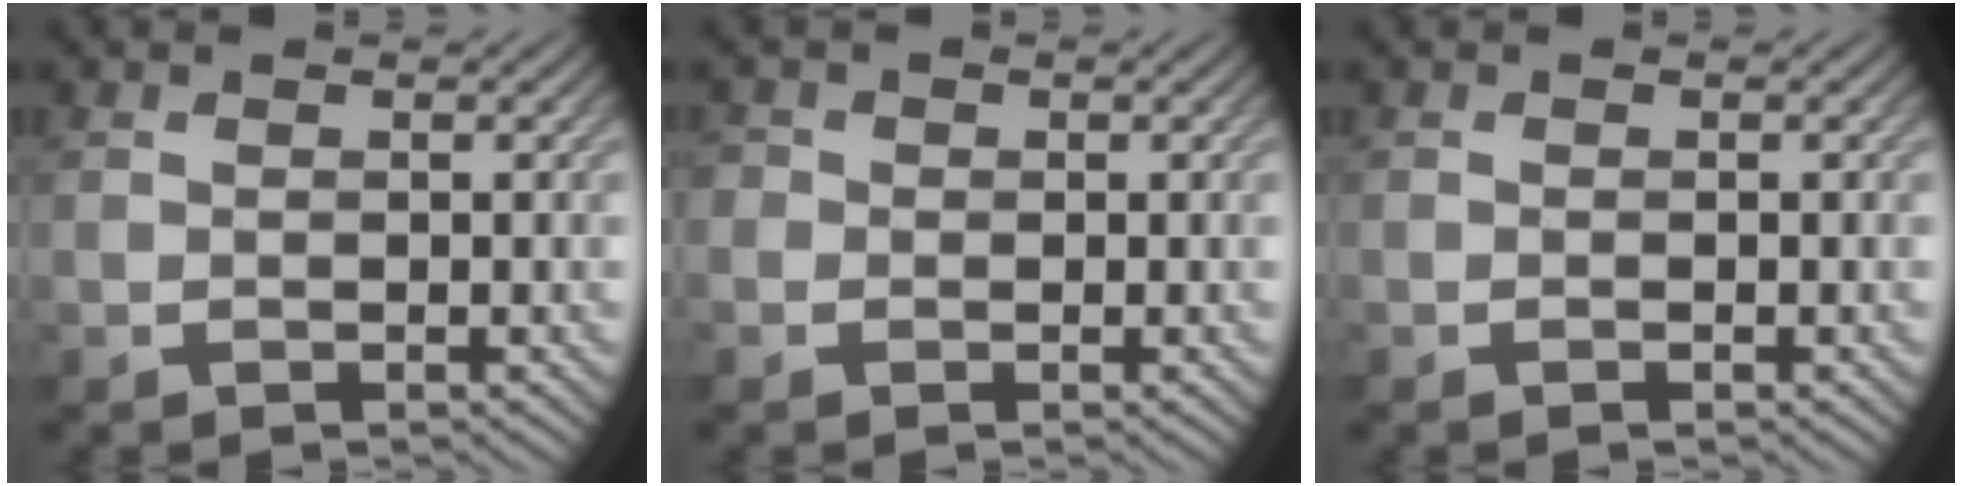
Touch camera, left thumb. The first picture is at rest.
{"total": 1.8, "force": [0.1, 1.7, 0.4], "torque": [-0.007, 0.004, -0.009]}
{"total": 0.0}